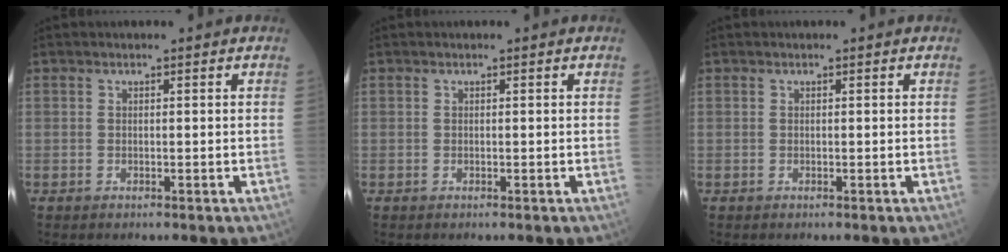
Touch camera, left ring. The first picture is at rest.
{"total": 0.0}
{"total": 0.0}